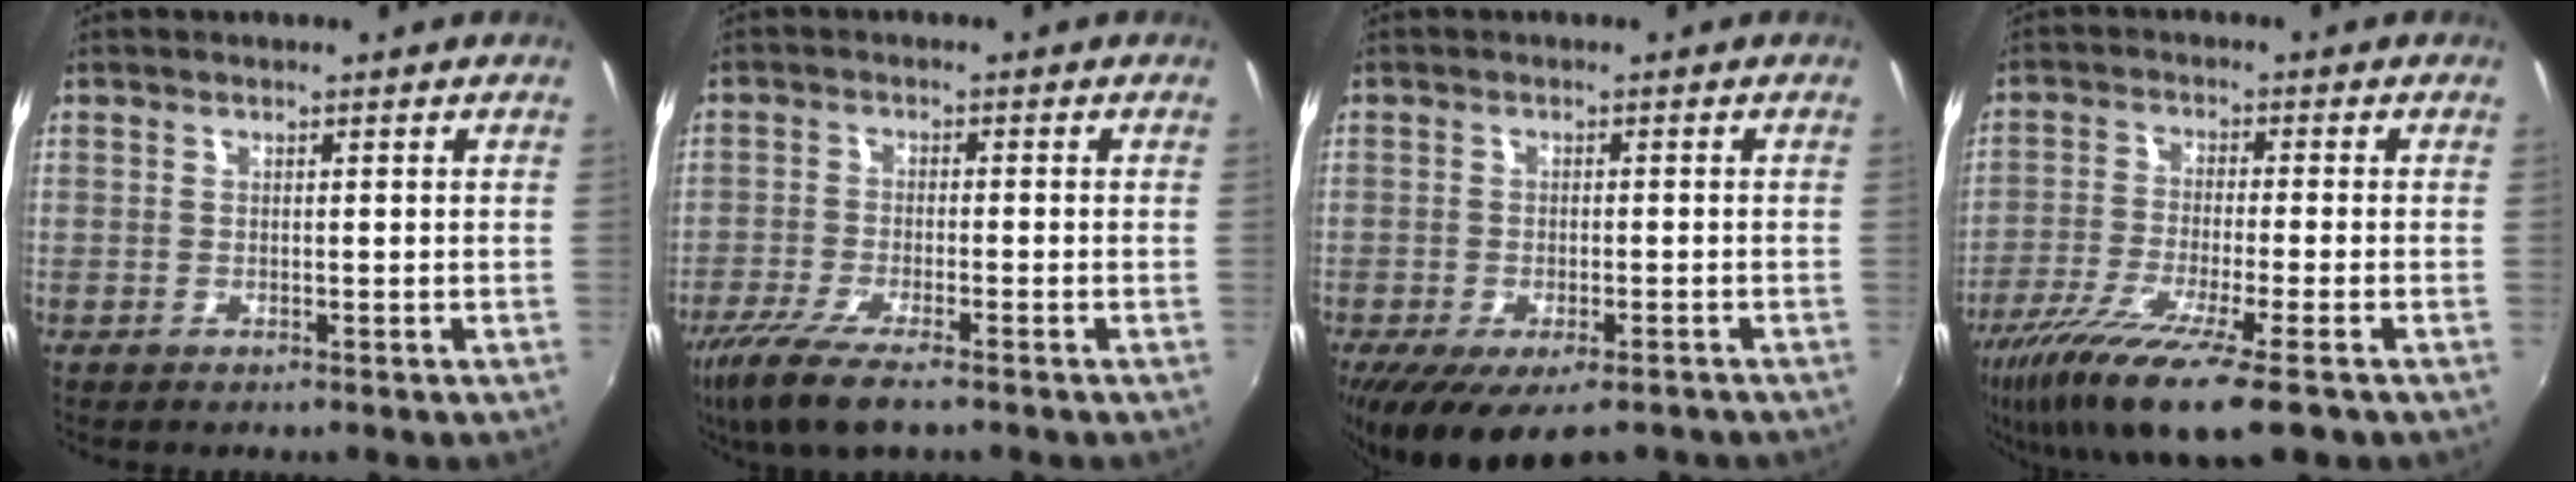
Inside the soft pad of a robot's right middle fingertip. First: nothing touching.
{"total": 10.4, "force": [-7.2, 2.6, 7.0], "torque": [-0.166, -0.037, -0.136]}
{"total": 13.1, "force": [-8.8, 5.3, 8.1], "torque": [-0.166, -0.048, -0.129]}
{"total": 15.5, "force": [-10.1, 2.5, 11.5], "torque": [-0.229, -0.056, -0.180]}